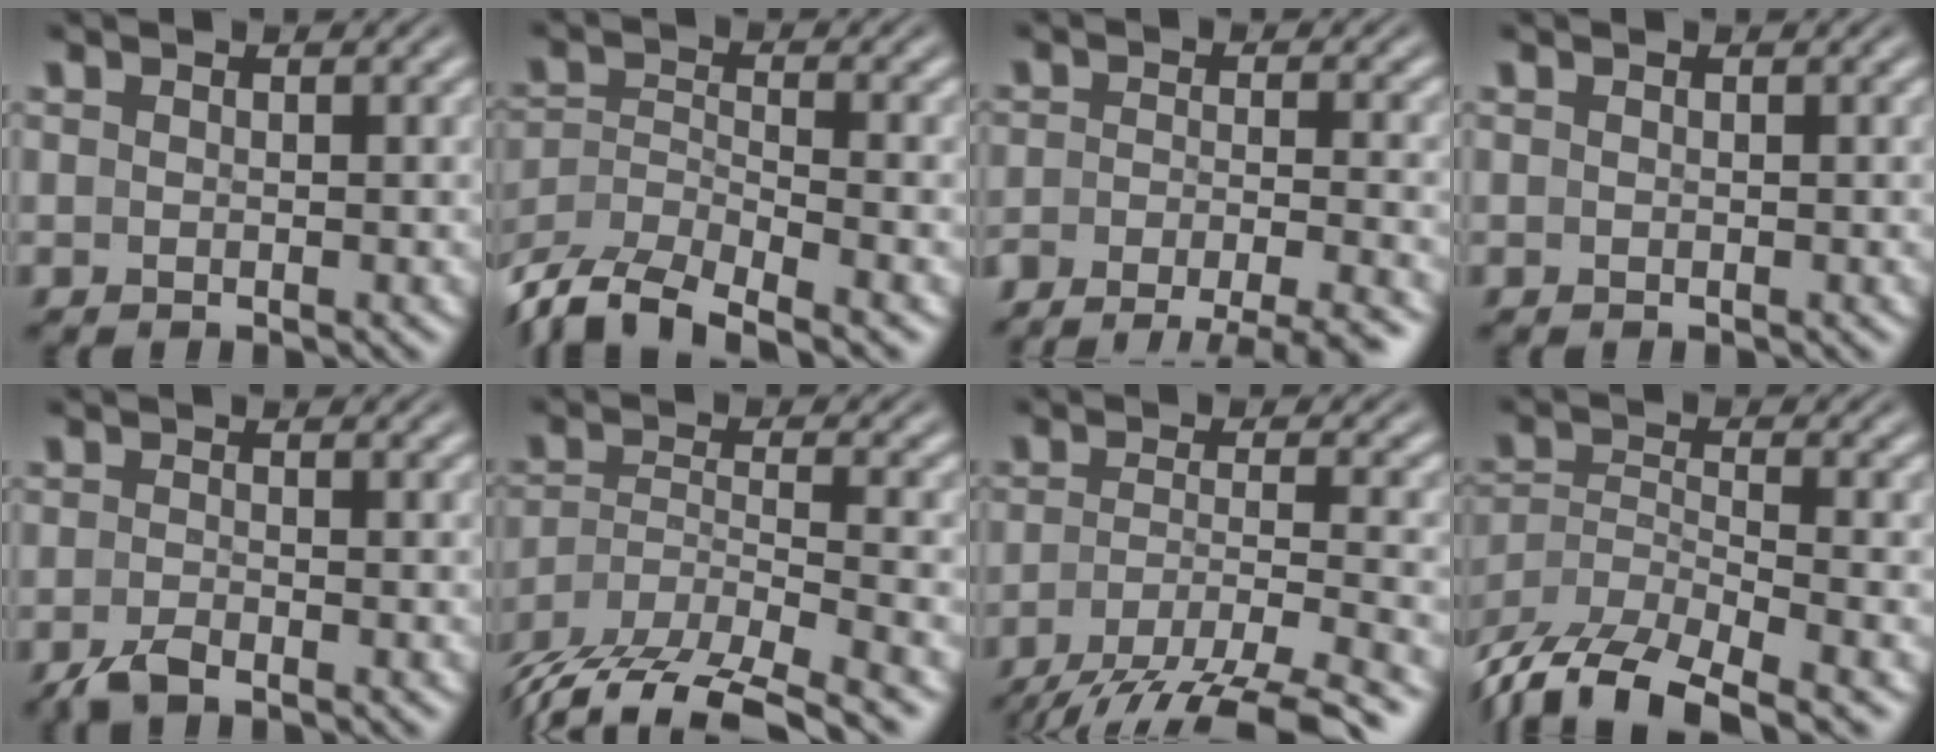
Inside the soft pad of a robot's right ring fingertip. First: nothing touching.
{"total": 8.1, "force": [-5.3, 4.8, 3.9], "torque": [-0.098, -0.035, -0.078]}
{"total": 9.1, "force": [-7.4, 3.7, 3.7], "torque": [-0.055, -0.022, -0.111]}
{"total": 0.0}
{"total": 1.8, "force": [-1.7, 0.1, 0.7], "torque": [-0.014, -0.004, -0.030]}
{"total": 9.9, "force": [-6.0, 5.9, 5.2], "torque": [-0.115, -0.031, -0.086]}
{"total": 8.8, "force": [-5.9, 3.1, 5.7], "torque": [-0.106, -0.039, -0.066]}
{"total": 8.8, "force": [-5.7, 4.9, 4.7], "torque": [-0.109, -0.028, -0.082]}